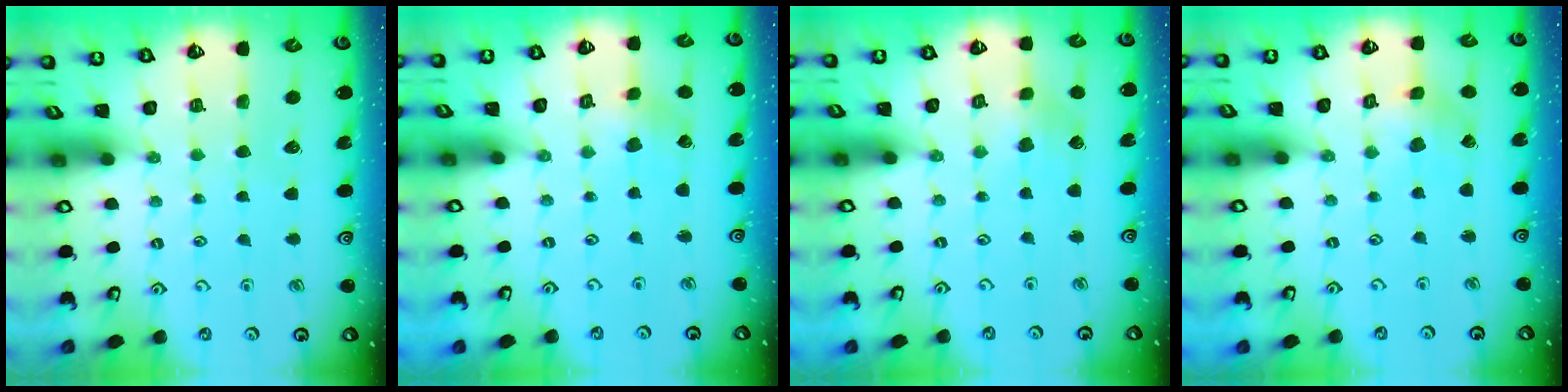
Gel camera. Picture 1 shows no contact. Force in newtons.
{"total": 1.9, "press": 1.9, "slide": 0.2}
{"total": 2.4, "press": 2.4, "slide": 0.2}
{"total": 1.5, "press": 1.4, "slide": 0.2}